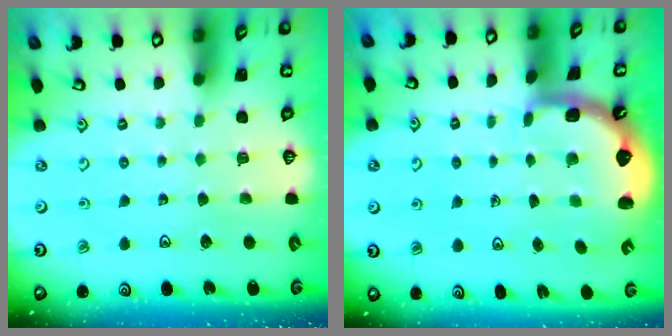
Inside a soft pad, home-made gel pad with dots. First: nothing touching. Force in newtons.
{"total": 2.7, "press": 1.5, "slide": 2.3}